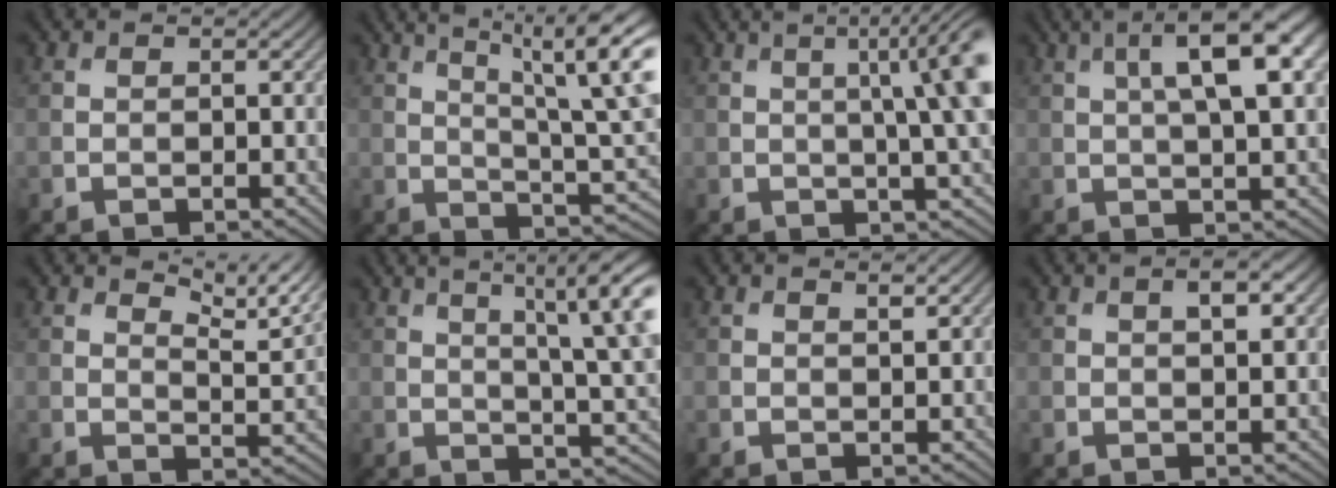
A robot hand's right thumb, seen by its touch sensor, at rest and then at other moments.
{"total": 14.0, "force": [5.7, 3.5, 12.2], "torque": [-0.176, 0.017, 0.090]}
{"total": 9.3, "force": [1.3, 2.0, 9.0], "torque": [-0.093, 0.018, 0.014]}
{"total": 10.3, "force": [3.5, 2.7, 9.3], "torque": [-0.142, 0.014, 0.050]}
{"total": 6.2, "force": [4.8, 1.3, 3.6], "torque": [-0.069, -0.005, 0.078]}
{"total": 12.8, "force": [4.4, 3.2, 11.5], "torque": [-0.160, 0.023, 0.070]}
{"total": 0.8, "force": [0.6, 0.1, 0.5], "torque": [-0.008, 0.000, 0.012]}
{"total": 2.2, "force": [0.8, 0.7, 1.9], "torque": [-0.028, 0.000, 0.015]}